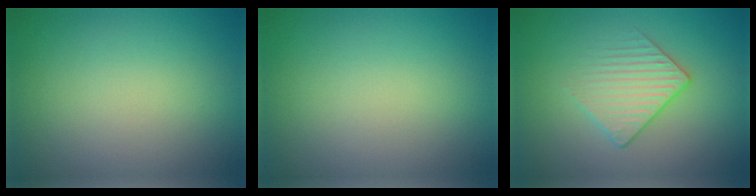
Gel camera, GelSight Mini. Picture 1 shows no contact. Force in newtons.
{"total": 0.0}
{"total": 2.1, "press": 1.8, "slide": 1.1}